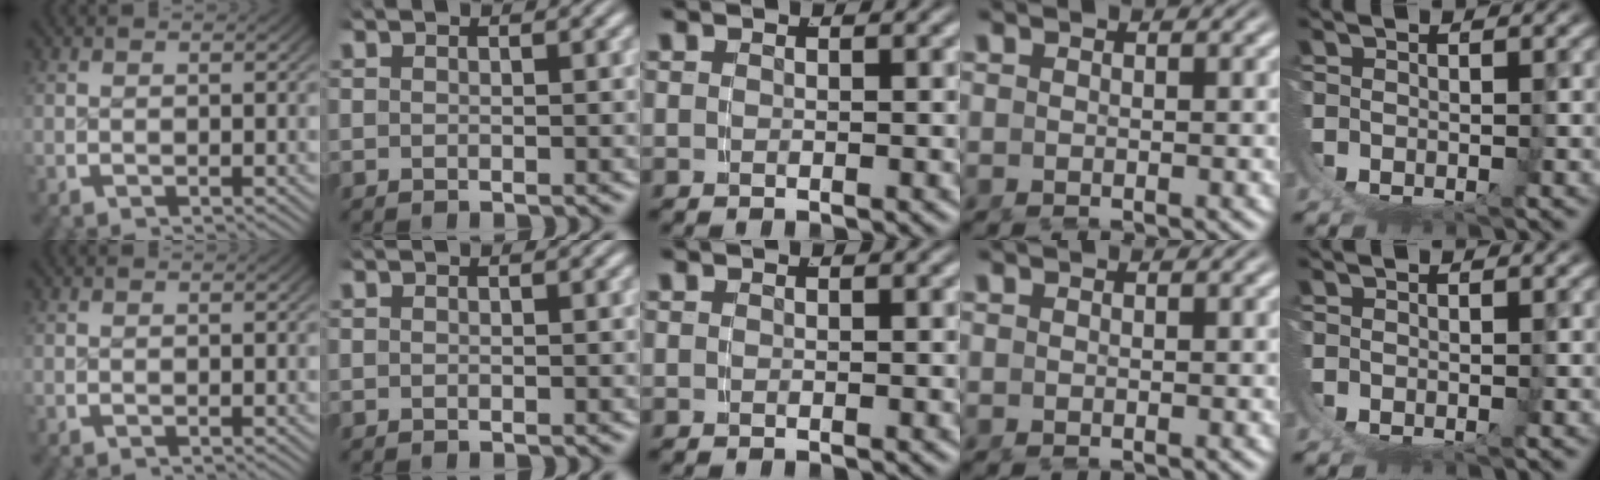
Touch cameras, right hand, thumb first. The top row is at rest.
{}